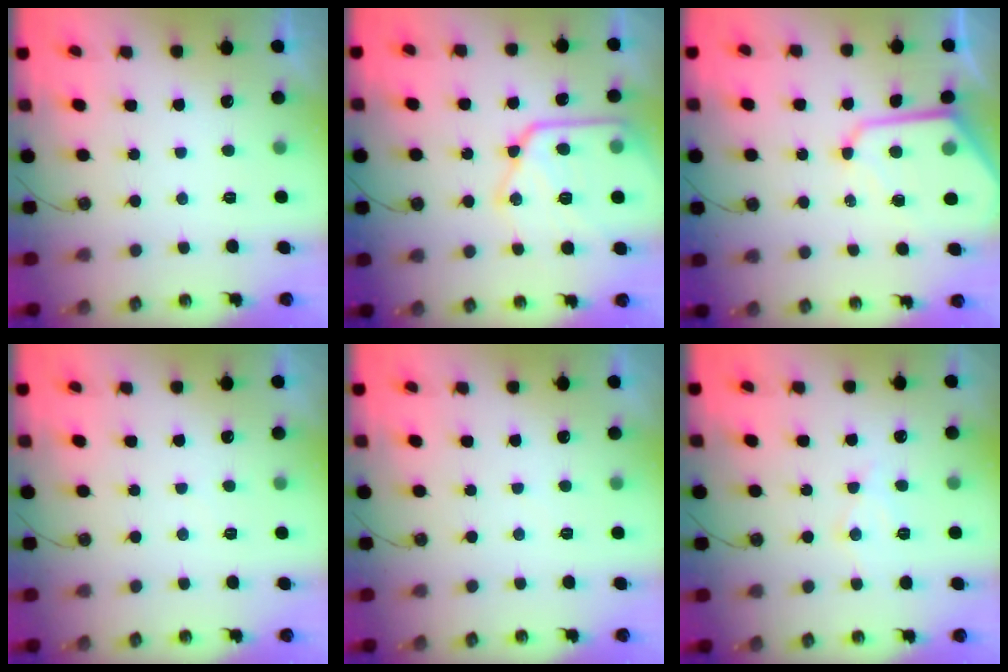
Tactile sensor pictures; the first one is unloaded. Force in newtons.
{"total": 19.0, "press": 19.0, "slide": 1.6}
{"total": 11.7, "press": 11.7, "slide": 1.0}
{"total": 2.6, "press": 2.6, "slide": 0.4}
{"total": 1.2, "press": 1.2, "slide": 0.3}
{"total": 8.6, "press": 8.6, "slide": 0.8}